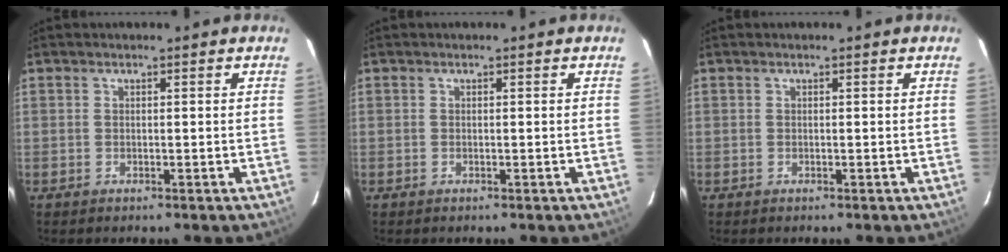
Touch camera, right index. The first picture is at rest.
{"total": 0.0}
{"total": 0.0}